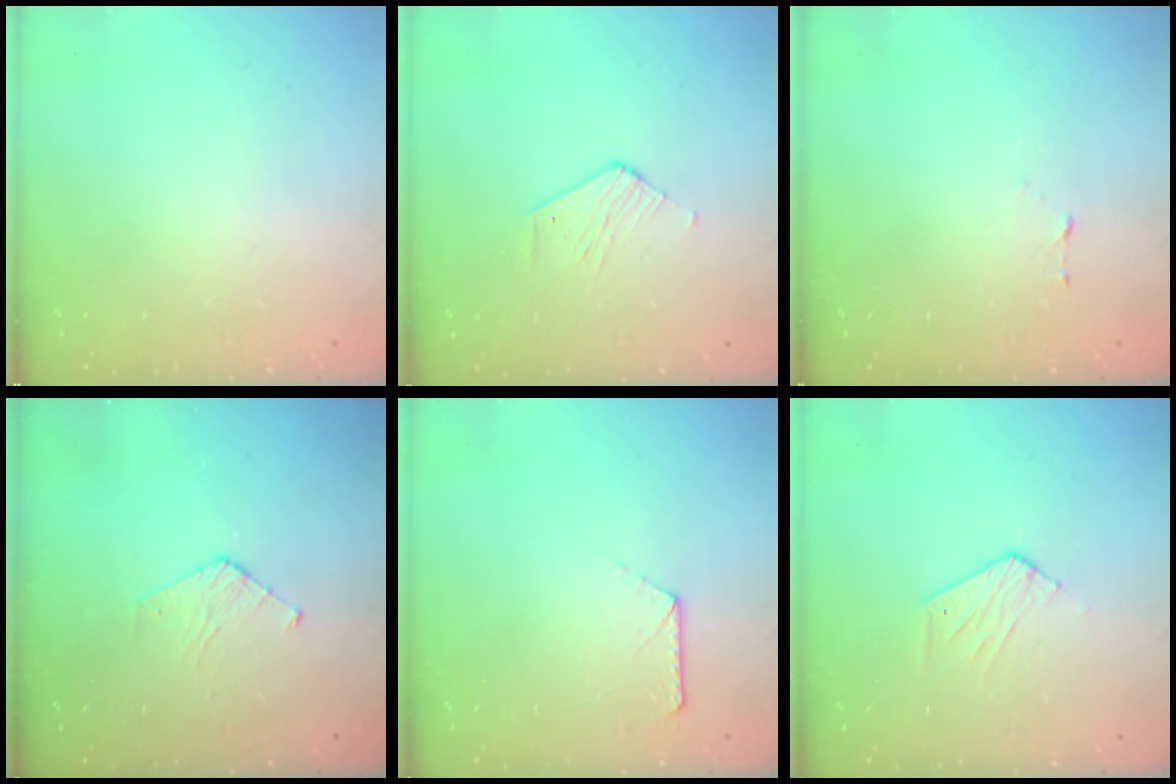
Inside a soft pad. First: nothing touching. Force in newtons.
{"total": 2.4, "press": 2.4, "slide": 0.2}
{"total": 3.2, "press": 3.2, "slide": 0.3}
{"total": 3.3, "press": 3.2, "slide": 0.3}
{"total": 6.5, "press": 6.5, "slide": 0.7}
{"total": 5.7, "press": 5.7, "slide": 0.6}